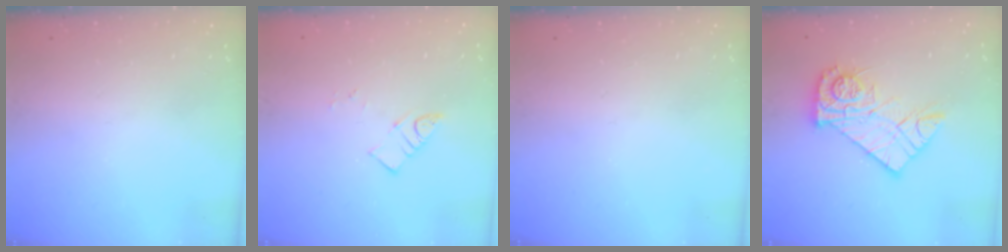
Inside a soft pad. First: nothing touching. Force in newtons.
{"total": 3.4, "press": 3.4, "slide": 0.2}
{"total": 0.0}
{"total": 14.6, "press": 14.6, "slide": 1.4}